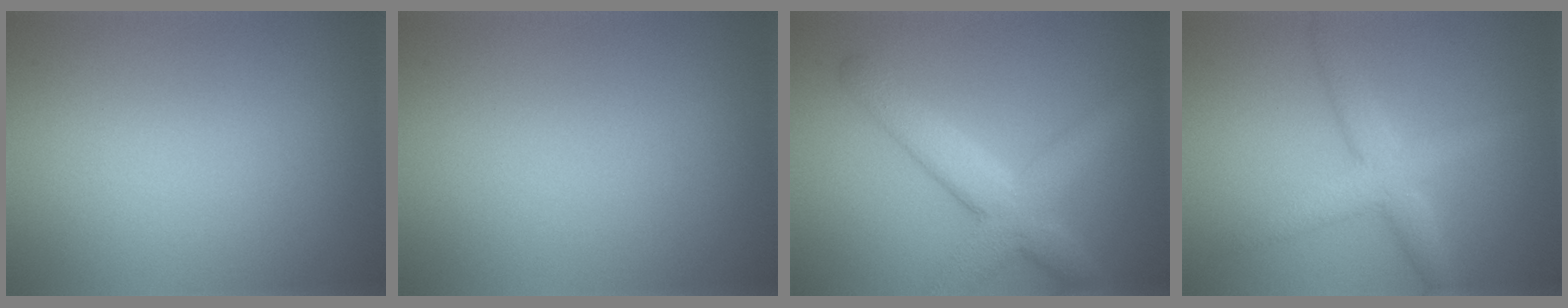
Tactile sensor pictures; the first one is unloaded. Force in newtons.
{"total": 0.0}
{"total": 5.6, "press": 5.6, "slide": 0.2}
{"total": 3.8, "press": 3.8, "slide": 0.1}